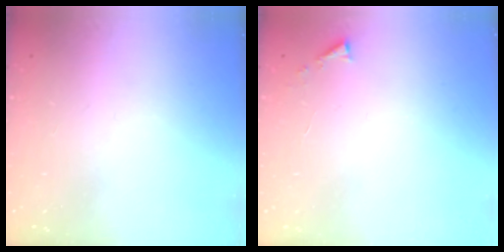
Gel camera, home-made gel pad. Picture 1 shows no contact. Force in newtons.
{"total": 3.1, "press": 3.1, "slide": 0.4}